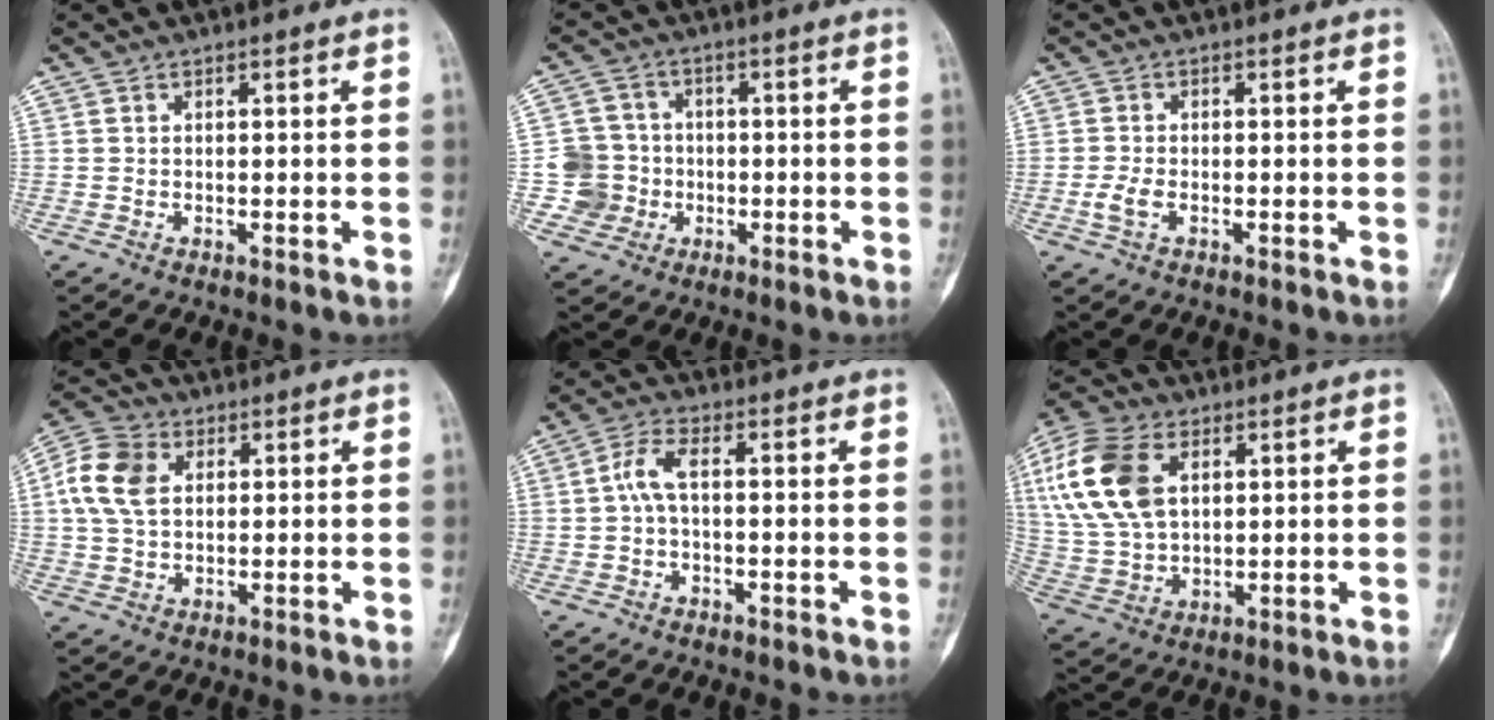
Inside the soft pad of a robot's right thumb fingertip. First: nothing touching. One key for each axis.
{"total": 7.1, "fx": -1.7, "fy": 6.9, "fz": 0.5, "tx": 0.023, "ty": 0.015, "tz": -0.035}
{"total": 2.7, "fx": -0.9, "fy": 1.4, "fz": 2.1, "tx": -0.054, "ty": 0.005, "tz": -0.020}
{"total": 9.4, "fx": 1.9, "fy": 6.7, "fz": 6.3, "tx": -0.130, "ty": 0.014, "tz": 0.033}
{"total": 4.4, "fx": 0.0, "fy": 1.8, "fz": 4.0, "tx": -0.094, "ty": 0.014, "tz": -0.006}
{"total": 16.5, "fx": 4.9, "fy": 10.4, "fz": 11.9, "tx": -0.249, "ty": 0.002, "tz": 0.095}